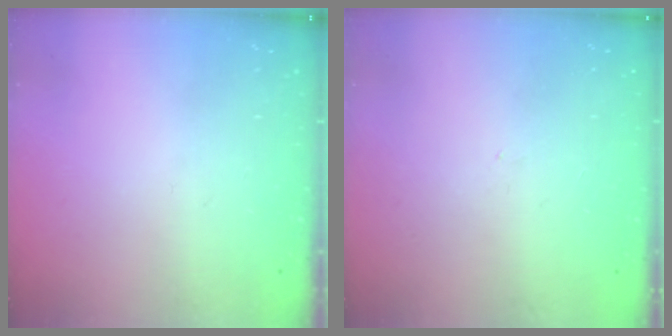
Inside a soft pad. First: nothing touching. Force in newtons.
{"total": 0.0}